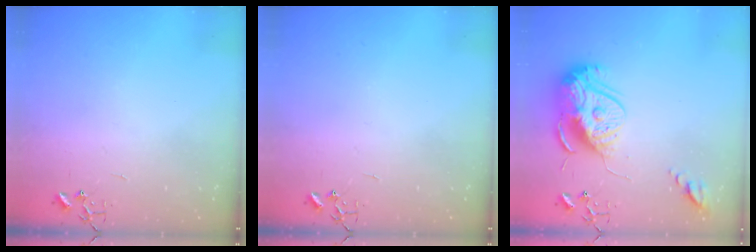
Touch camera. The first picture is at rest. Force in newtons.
{"total": 0.0}
{"total": 17.1, "press": 17.1, "slide": 1.7}